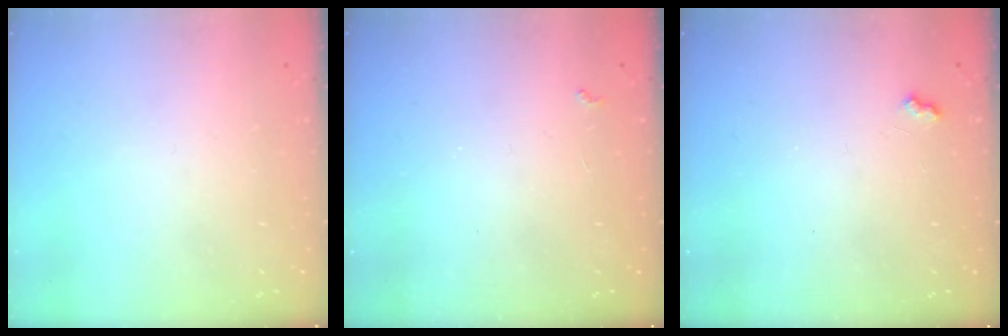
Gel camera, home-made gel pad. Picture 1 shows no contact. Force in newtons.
{"total": 2.9, "press": 2.9, "slide": 0.5}
{"total": 4.4, "press": 4.4, "slide": 0.6}